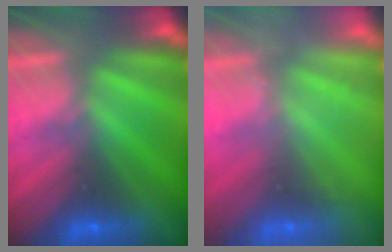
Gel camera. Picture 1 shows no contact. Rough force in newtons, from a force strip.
{"total": 2.2}